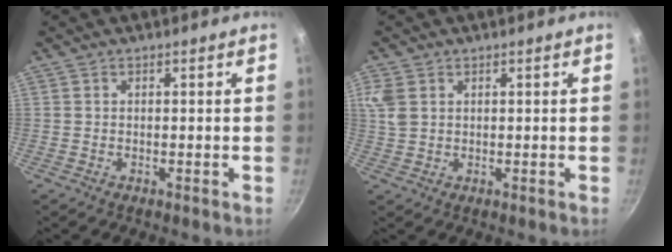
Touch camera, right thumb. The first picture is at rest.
{"total": 5.0, "force": [1.9, 3.5, 2.9], "torque": [-0.060, 0.002, 0.038]}